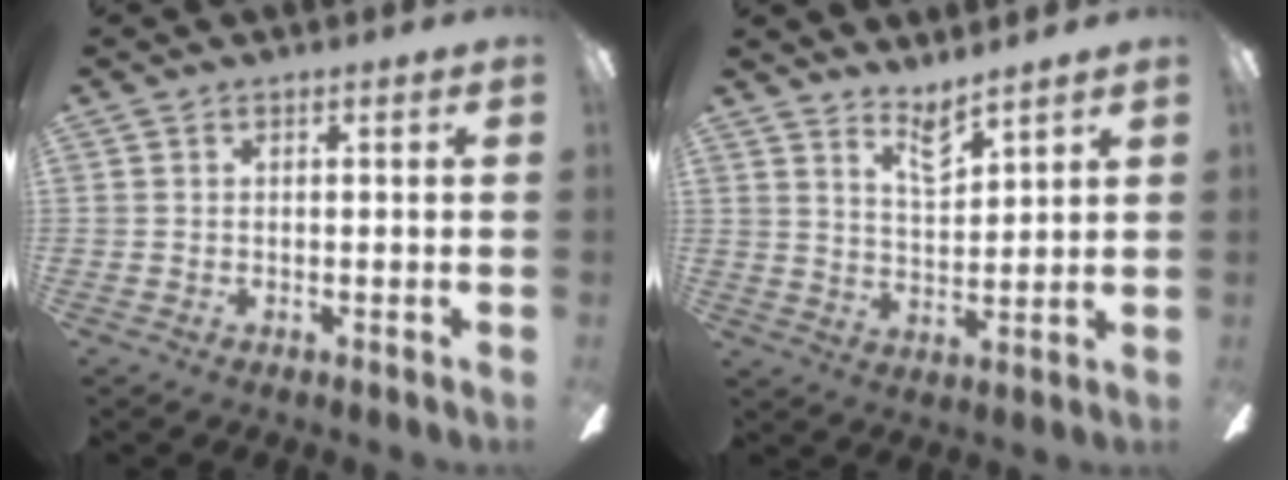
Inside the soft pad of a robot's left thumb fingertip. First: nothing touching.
{"total": 6.5, "force": [5.5, 1.7, 3.0], "torque": [-0.048, -0.035, 0.095]}